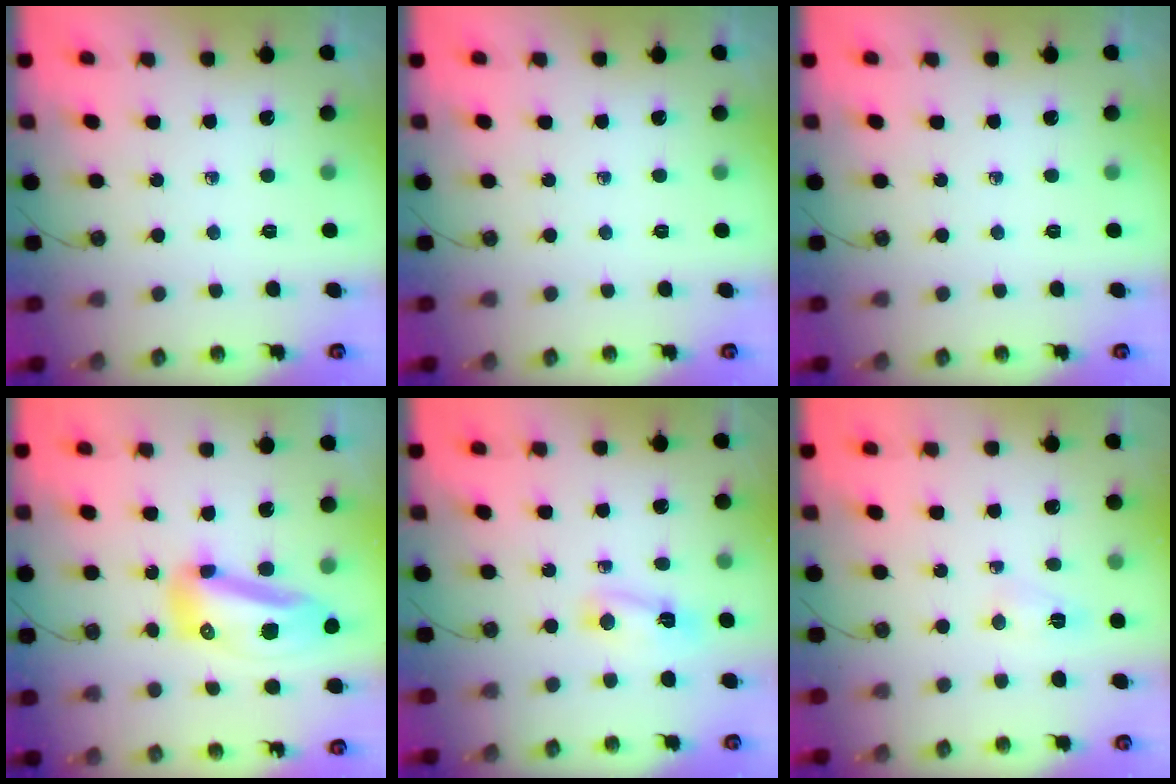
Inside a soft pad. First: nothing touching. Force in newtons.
{"total": 0.0}
{"total": 0.0}
{"total": 13.3, "press": 13.2, "slide": 1.5}
{"total": 3.4, "press": 3.4, "slide": 0.4}
{"total": 3.7, "press": 3.7, "slide": 0.6}